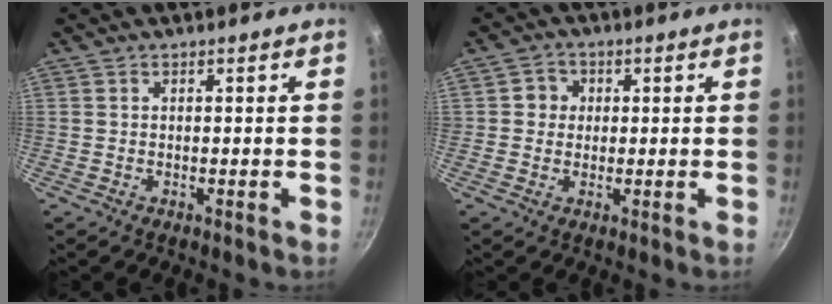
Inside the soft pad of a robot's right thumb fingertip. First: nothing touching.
{"total": 3.7, "force": [0.6, 3.5, 1.1], "torque": [0.008, 0.003, 0.002]}